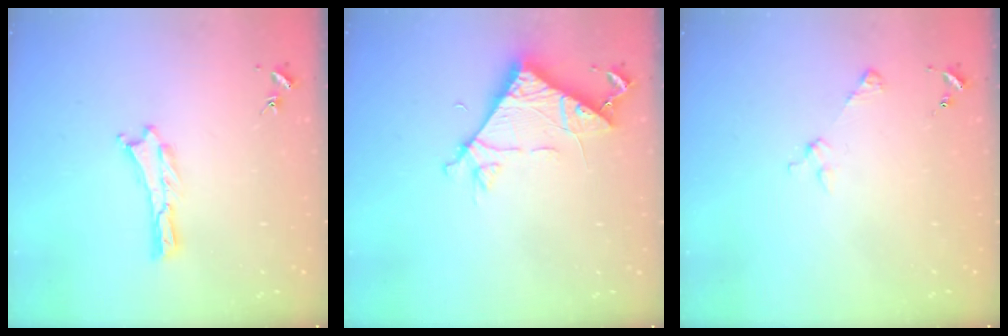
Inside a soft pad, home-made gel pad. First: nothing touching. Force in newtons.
{"total": 7.3, "press": 7.3, "slide": 0.6}
{"total": 2.9, "press": 2.9, "slide": 0.3}